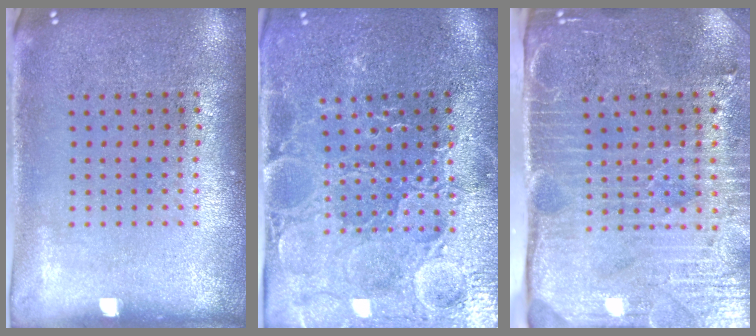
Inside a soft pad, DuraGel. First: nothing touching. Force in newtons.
{"total": 3.8, "press": 3.7, "slide": 0.8}
{"total": 4.4, "press": 3.7, "slide": 2.3}